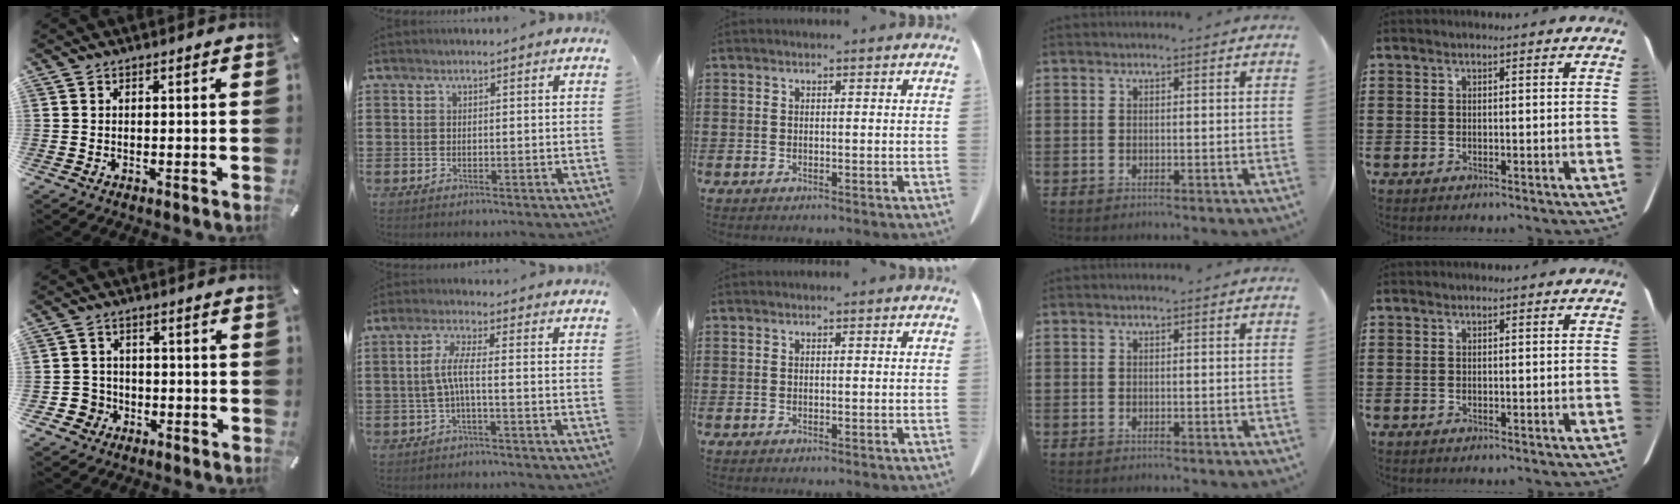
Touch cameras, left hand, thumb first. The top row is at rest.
{"thumb": {"total": 5.0, "force": [-2.0, 4.5, 0.7], "torque": [-0.020, 0.013, -0.037]}, "index": {"total": 4.7, "force": [-0.8, 0.6, 4.6], "torque": [-0.102, -0.003, -0.024]}}